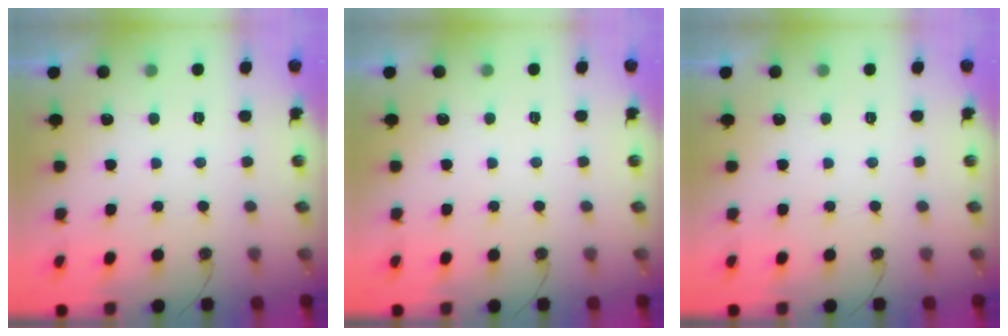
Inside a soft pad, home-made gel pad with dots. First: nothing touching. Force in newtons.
{"total": 2.6, "press": 2.6, "slide": 0.5}
{"total": 0.0}